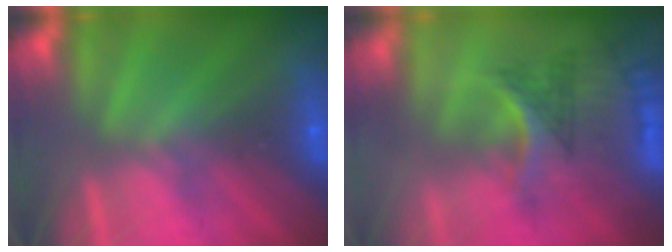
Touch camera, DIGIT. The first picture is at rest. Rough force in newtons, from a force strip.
{"total": 2.9}